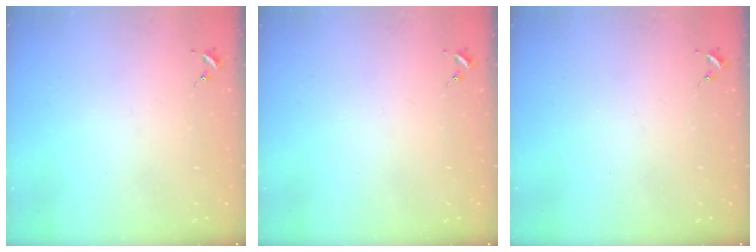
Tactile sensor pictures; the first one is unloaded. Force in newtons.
{"total": 0.0}
{"total": 0.0}